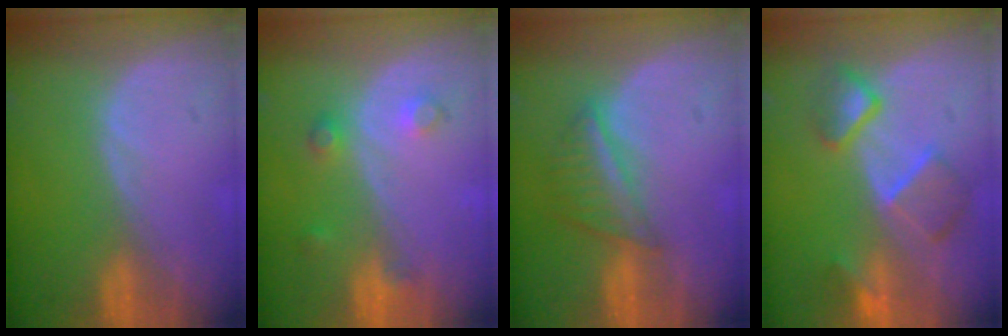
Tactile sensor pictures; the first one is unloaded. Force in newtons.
{"total": 3.5, "press": 3.2, "slide": 1.3}
{"total": 5.7, "press": 5.1, "slide": 2.5}
{"total": 7.3, "press": 6.8, "slide": 2.4}